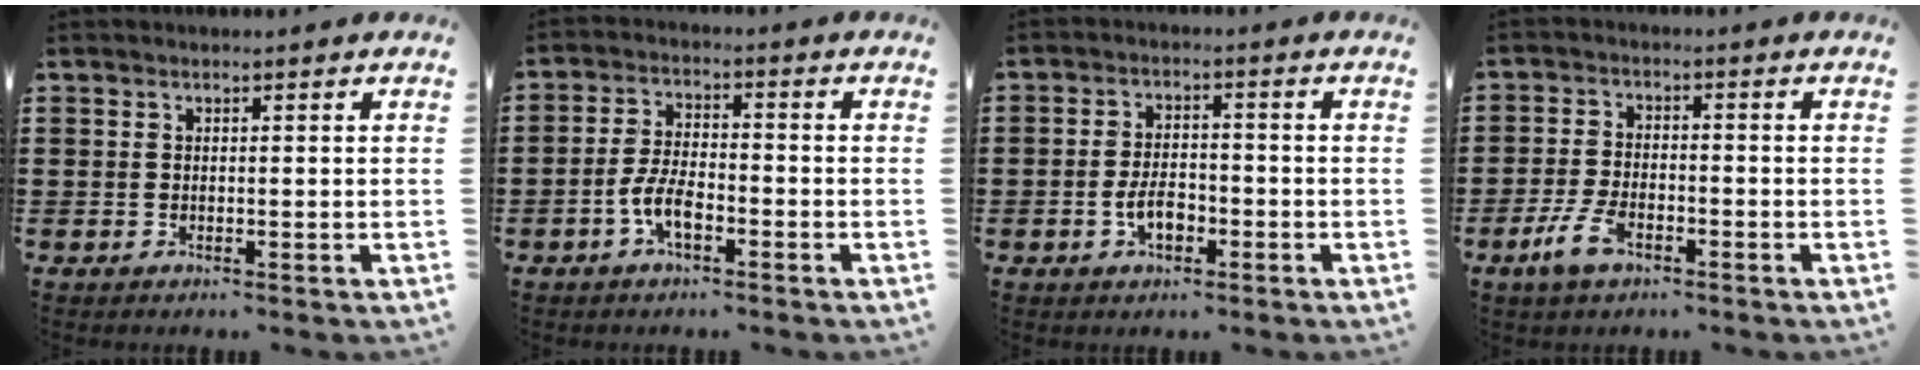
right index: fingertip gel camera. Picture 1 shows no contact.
{"total": 5.4, "force": [-2.4, 2.2, 4.3], "torque": [-0.108, -0.002, -0.054]}
{"total": 4.4, "force": [-1.6, 2.4, 3.4], "torque": [-0.067, -0.002, -0.035]}
{"total": 5.2, "force": [-2.7, 2.3, 3.8], "torque": [-0.097, -0.003, -0.059]}